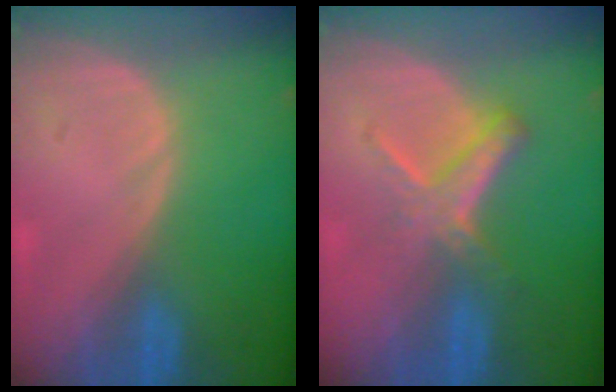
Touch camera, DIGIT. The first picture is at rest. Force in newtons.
{"total": 5.8, "press": 5.1, "slide": 2.9}